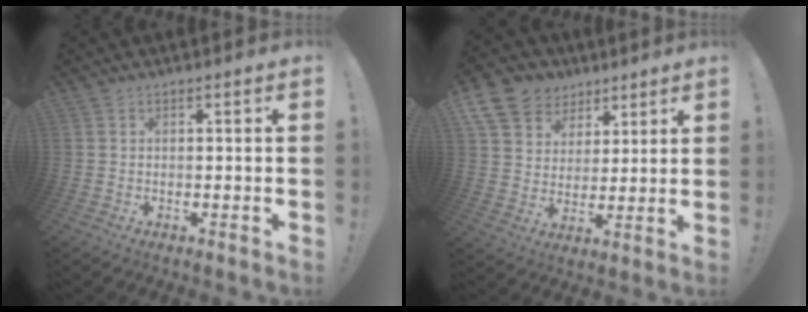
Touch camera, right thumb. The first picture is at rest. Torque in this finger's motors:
{"motor_torque": [1.11, 1.18, 0.62, 0.43, 0.02]}